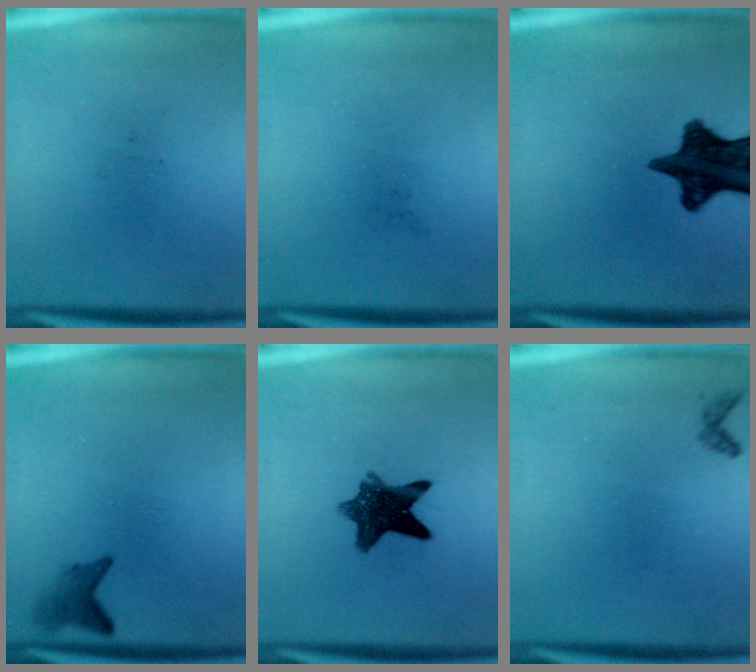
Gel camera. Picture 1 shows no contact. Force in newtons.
{"total": 0.0}
{"total": 13.1}
{"total": 2.4}
{"total": 9.3}
{"total": 0.7}